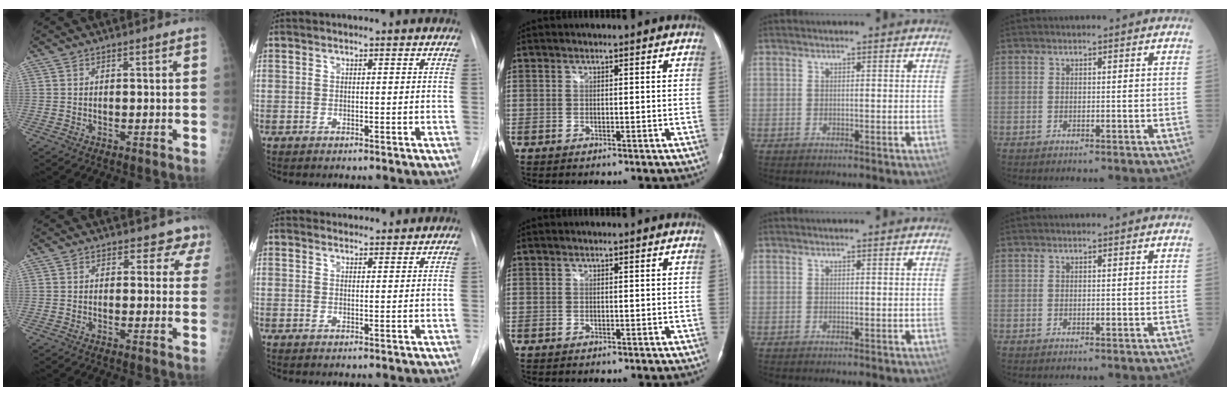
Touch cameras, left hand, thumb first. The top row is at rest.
{"thumb": {"total": 3.9, "force": [3.1, 2.4, 0.3], "torque": [0.030, -0.015, 0.014]}, "index": {"total": 4.0, "force": [3.9, 0.9, -0.1], "torque": [0.000, 0.019, 0.051]}}